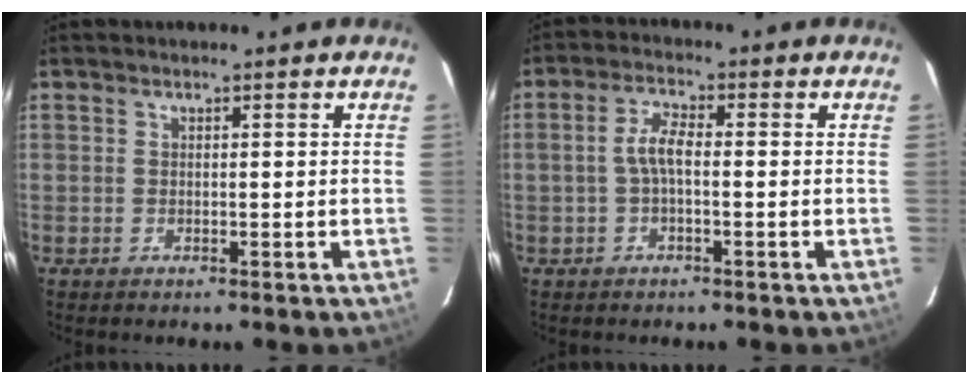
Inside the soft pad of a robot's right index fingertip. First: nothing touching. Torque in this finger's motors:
{"motor_torque": [0.37, -0.23, 0.36, 0.09]}